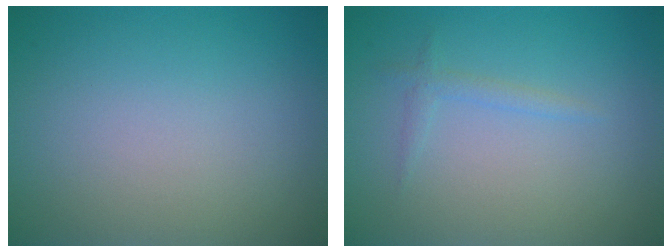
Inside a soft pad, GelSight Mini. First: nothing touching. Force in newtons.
{"total": 1.0, "press": 1.0, "slide": 0.1}